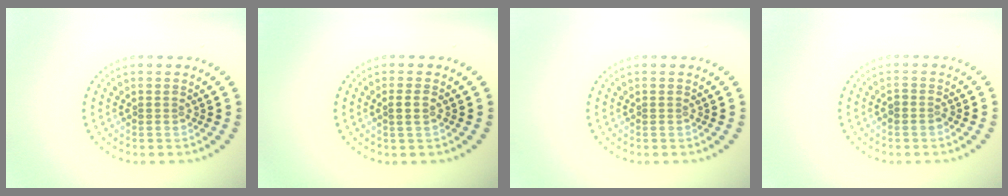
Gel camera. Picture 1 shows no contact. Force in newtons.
{"total": 1.1, "press": 1.0, "slide": 0.5}
{"total": 0.0}
{"total": 0.9, "press": 0.8, "slide": 0.4}